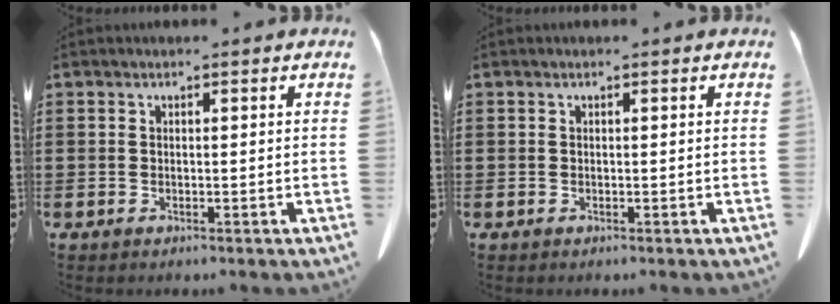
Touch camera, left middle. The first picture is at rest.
{"total": 0.0}